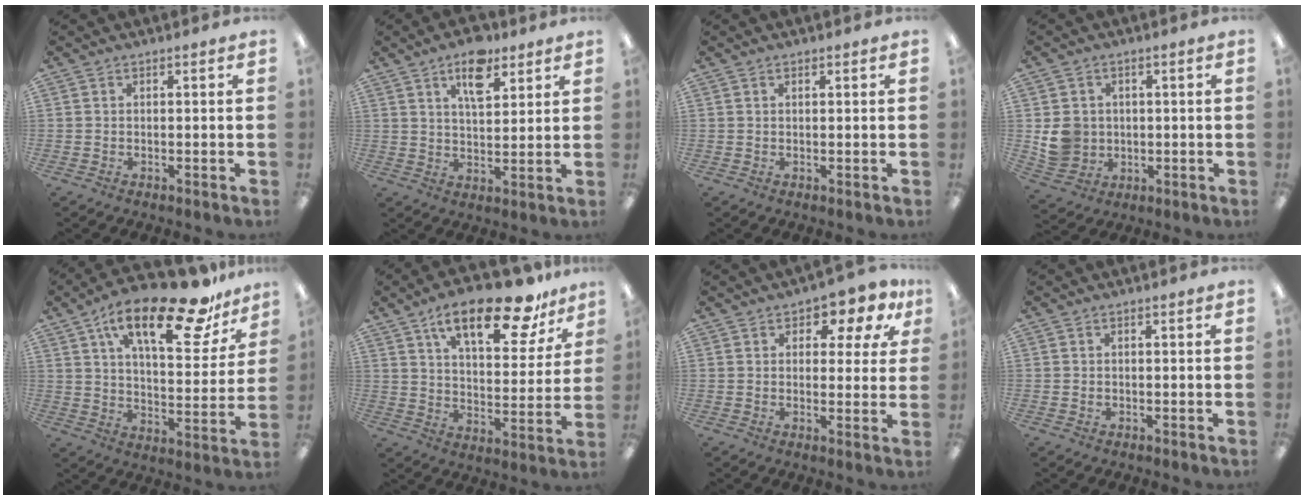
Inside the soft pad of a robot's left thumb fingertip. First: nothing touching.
{"total": 10.0, "force": [6.2, 4.7, 6.2], "torque": [-0.090, -0.023, 0.103]}
{"total": 0.6, "force": [0.5, 0.3, 0.3], "torque": [0.002, -0.001, 0.006]}
{"total": 7.2, "force": [0.5, 6.8, 2.2], "torque": [-0.037, 0.009, 0.017]}
{"total": 23.1, "force": [14.9, 8.1, 15.7], "torque": [-0.240, -0.084, 0.242]}
{"total": 20.0, "force": [13.6, 7.0, 12.8], "torque": [-0.192, -0.076, 0.221]}
{"total": 6.1, "force": [3.3, 3.5, 3.8], "torque": [-0.048, -0.013, 0.053]}
{"total": 0.6, "force": [0.1, 0.5, 0.2], "torque": [0.004, -0.001, -0.001]}